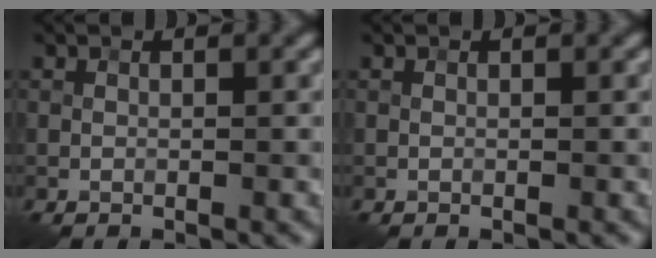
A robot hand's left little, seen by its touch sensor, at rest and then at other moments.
{"total": 0.0}